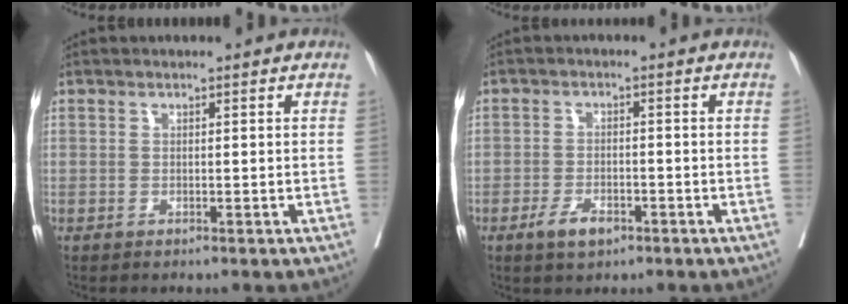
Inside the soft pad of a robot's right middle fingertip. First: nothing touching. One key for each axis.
{"total": 3.7, "fx": -2.2, "fy": 1.8, "fz": 2.3, "tx": -0.042, "ty": 0.002, "tz": -0.034}